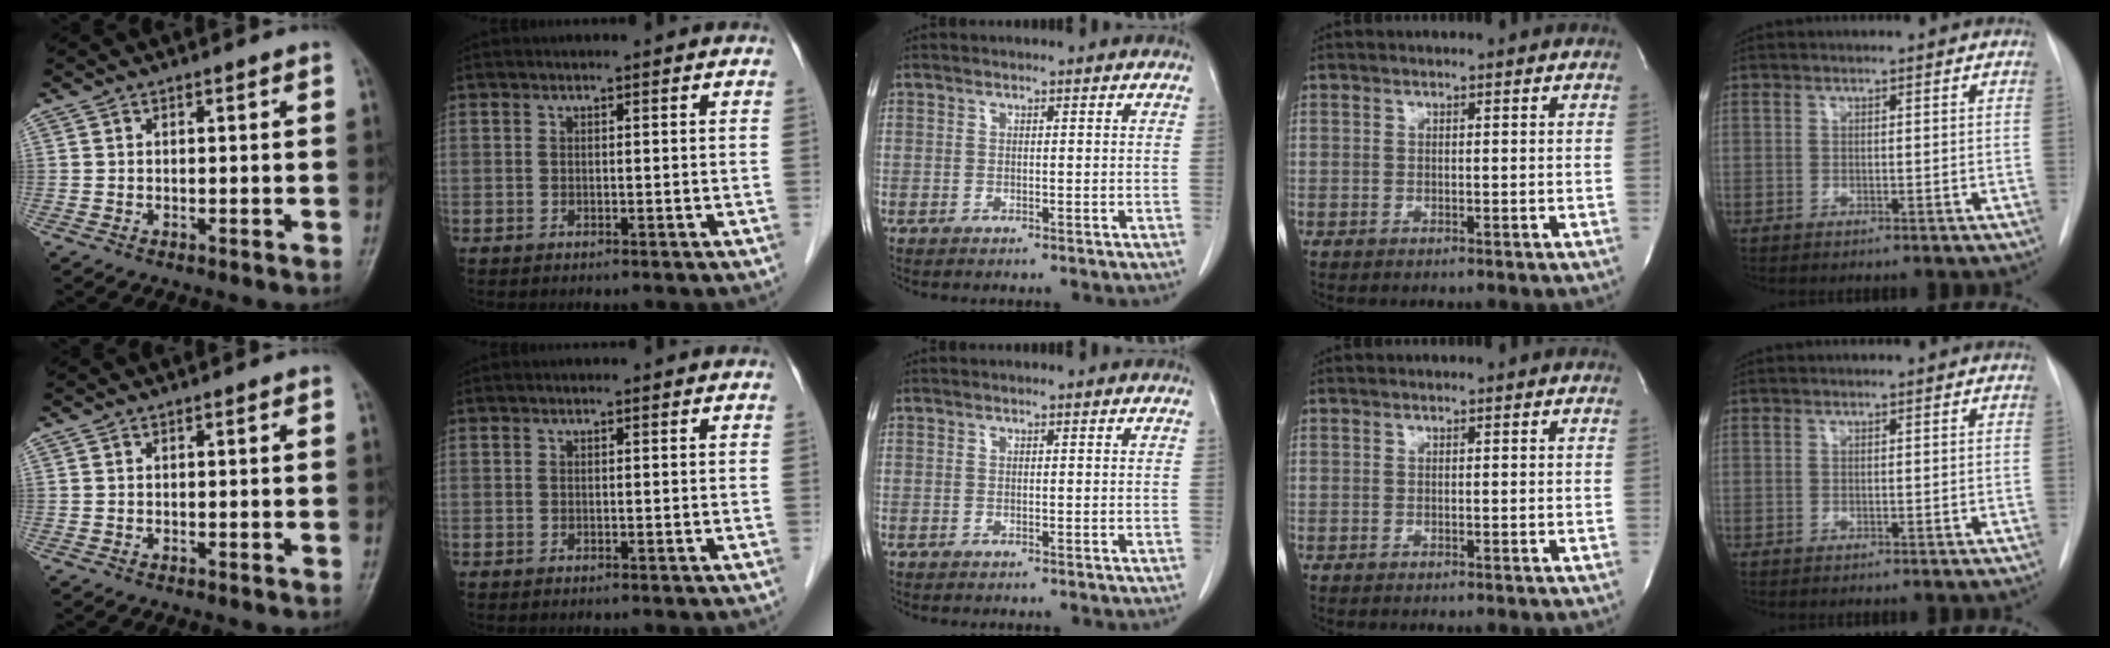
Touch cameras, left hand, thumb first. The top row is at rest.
{}